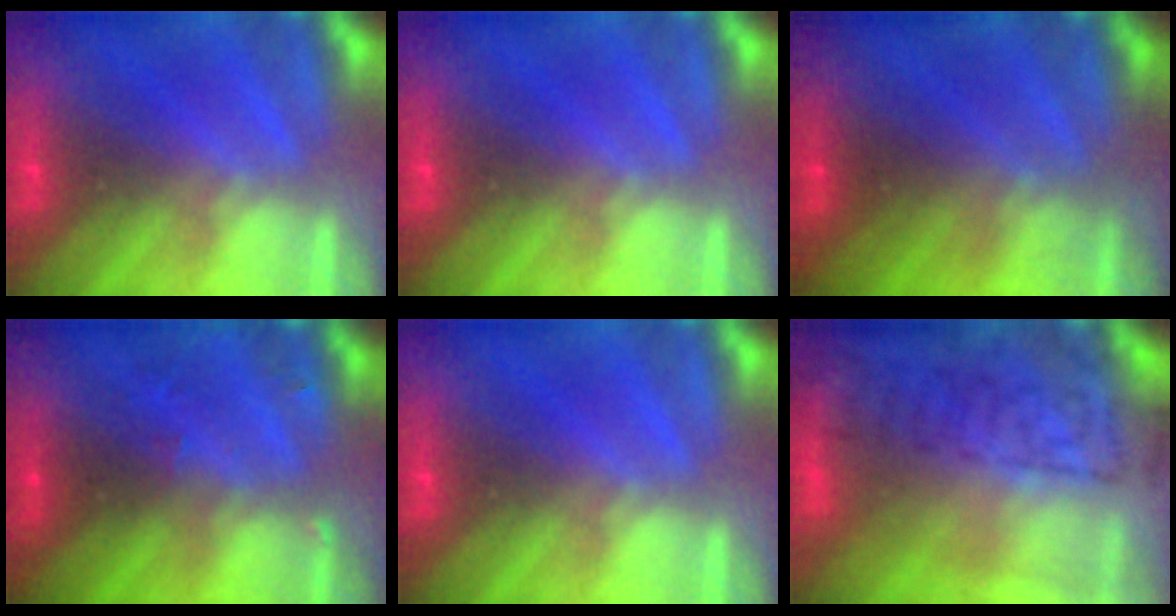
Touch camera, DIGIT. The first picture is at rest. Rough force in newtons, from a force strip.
{"total": 0.0}
{"total": 1.8}
{"total": 2.9}
{"total": 0.0}
{"total": 7.0}